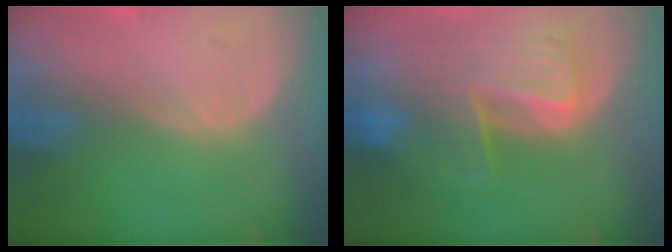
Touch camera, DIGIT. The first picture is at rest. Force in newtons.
{"total": 10.0, "press": 8.7, "slide": 5.0}